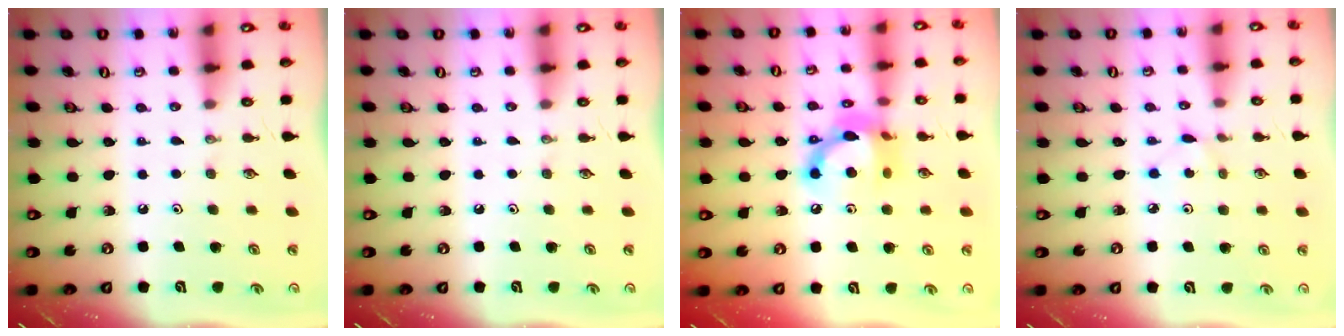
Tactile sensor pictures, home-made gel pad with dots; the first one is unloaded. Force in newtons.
{"total": 0.0}
{"total": 12.7, "press": 12.7, "slide": 0.6}
{"total": 2.3, "press": 2.3, "slide": 0.3}